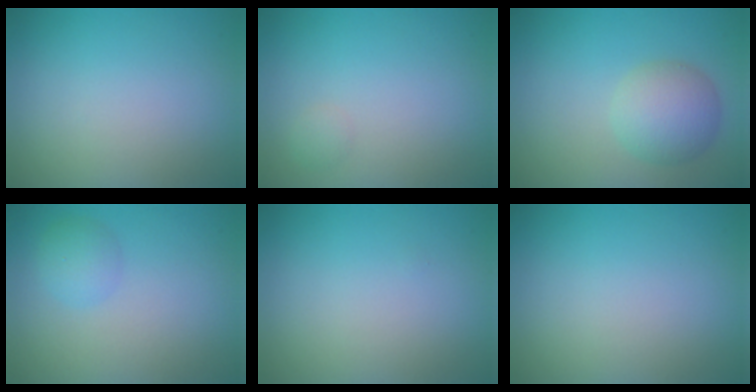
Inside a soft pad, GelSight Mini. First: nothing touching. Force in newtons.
{"total": 0.7, "press": 0.7, "slide": 0.0}
{"total": 4.0, "press": 4.0, "slide": 0.2}
{"total": 1.9, "press": 1.9, "slide": 0.1}
{"total": 0.0}
{"total": 0.0}